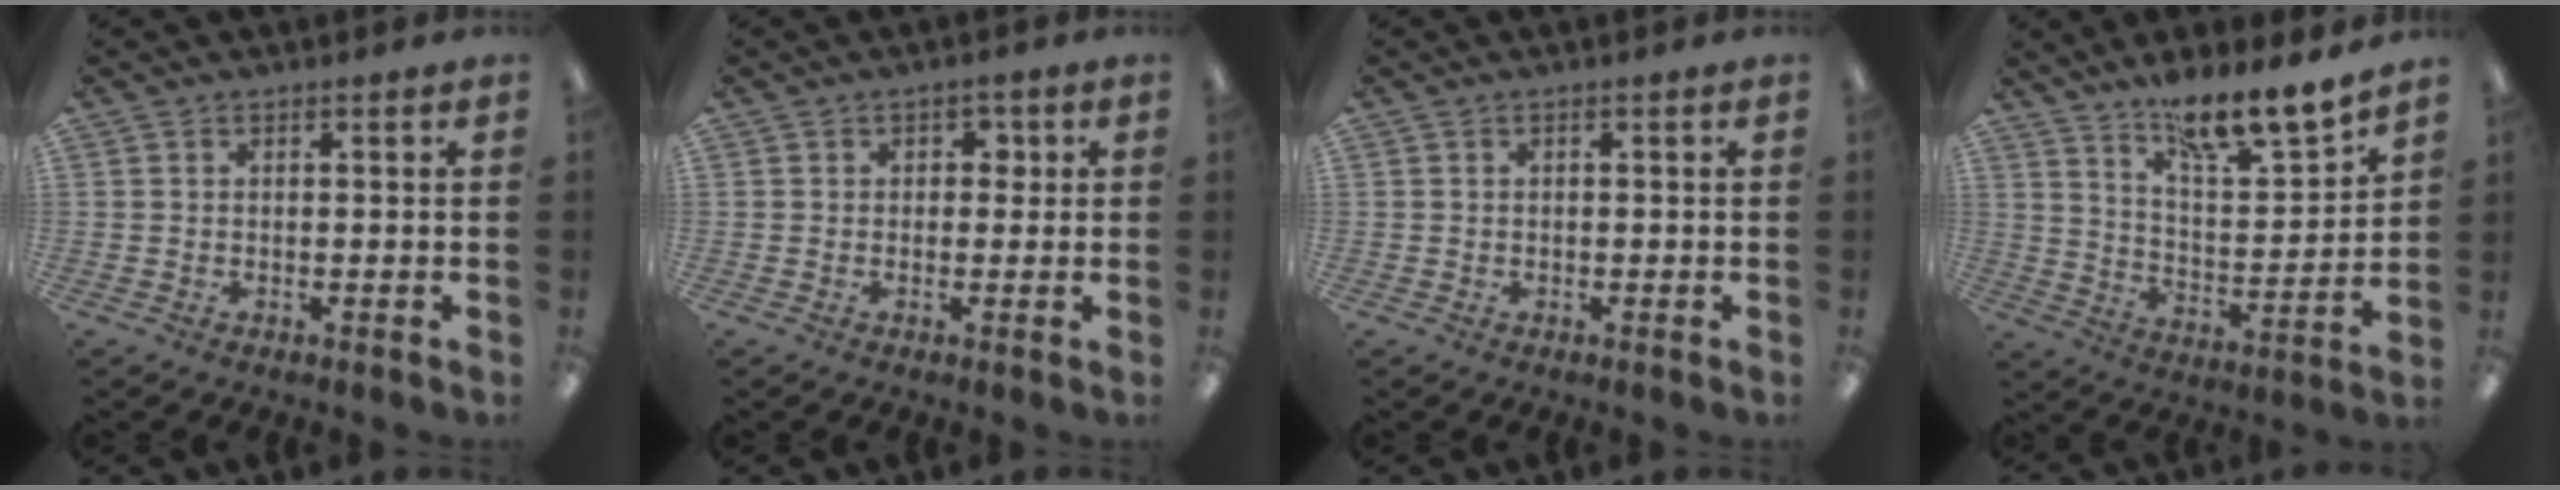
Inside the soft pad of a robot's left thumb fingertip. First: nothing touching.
{"total": 2.1, "force": [0.4, 1.7, 1.1], "torque": [-0.007, 0.003, 0.000]}
{"total": 0.0}
{"total": 13.3, "force": [11.7, 2.2, 6.0], "torque": [-0.089, -0.087, 0.199]}